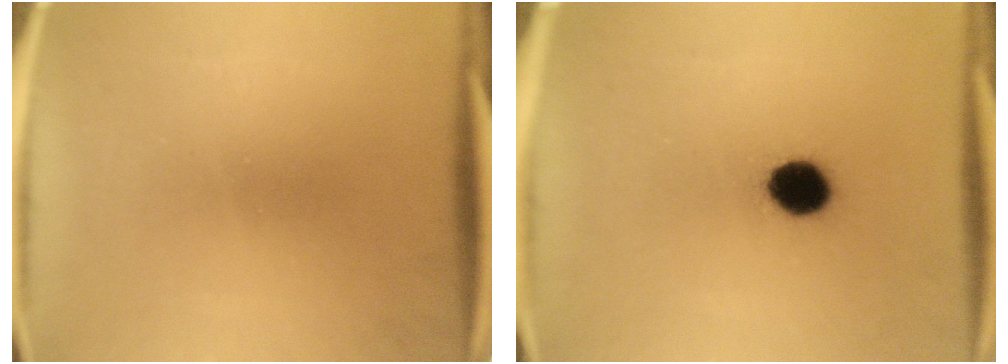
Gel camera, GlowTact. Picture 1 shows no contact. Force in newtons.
{"total": 8.0}